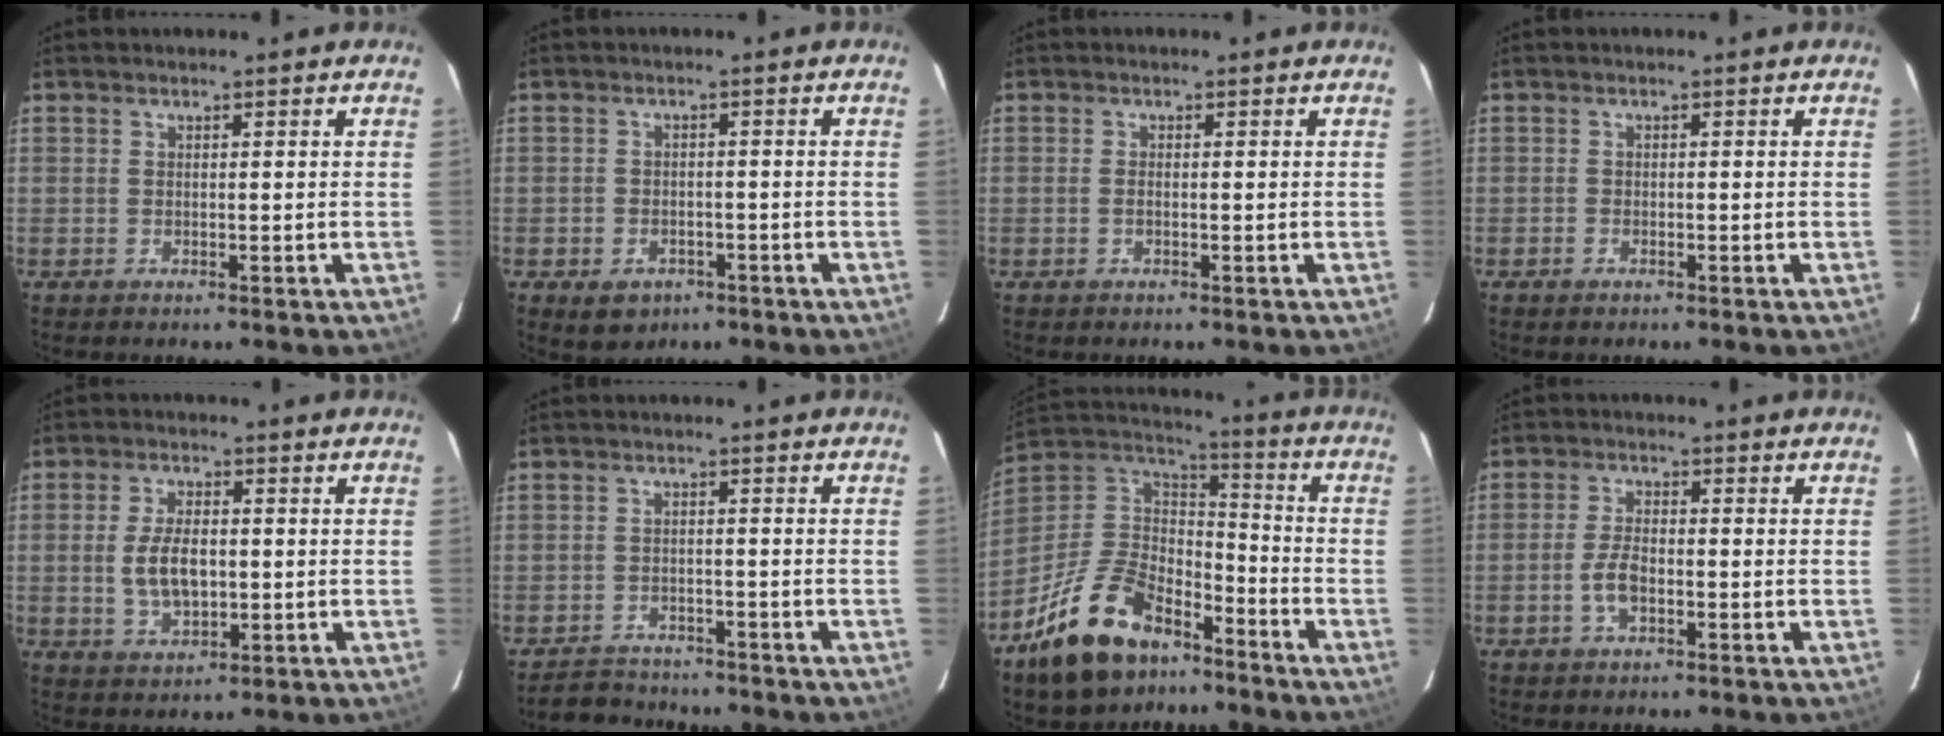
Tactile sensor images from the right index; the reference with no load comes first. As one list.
[{"total": 5.7, "force": [-3.2, 4.2, 2.2], "torque": [-0.051, 0.001, -0.038]}, {"total": 0.9, "force": [-0.2, 0.4, 0.8], "torque": [-0.019, 0.001, -0.007]}, {"total": 1.1, "force": [-0.8, 0.7, 0.1], "torque": [-0.002, 0.000, -0.014]}, {"total": 8.1, "force": [-0.5, 4.4, 6.7], "torque": [-0.134, 0.000, -0.003]}, {"total": 6.1, "force": [-5.5, 2.7, 0.6], "torque": [-0.028, 0.013, -0.084]}, {"total": 21.7, "force": [-14.1, 11.4, 11.9], "torque": [-0.261, 0.006, -0.234]}, {"total": 4.7, "force": [-1.7, 2.2, 3.8], "torque": [-0.082, 0.003, -0.032]}]